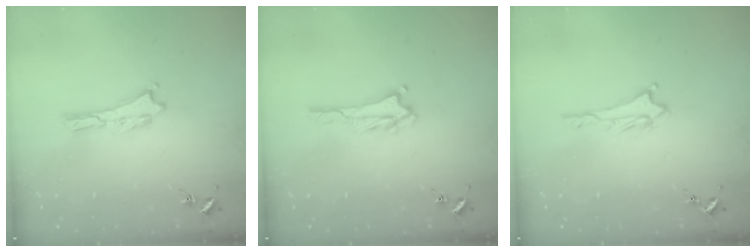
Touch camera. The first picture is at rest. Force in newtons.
{"total": 1.4, "press": 1.4, "slide": 0.2}
{"total": 0.8, "press": 0.8, "slide": 0.1}